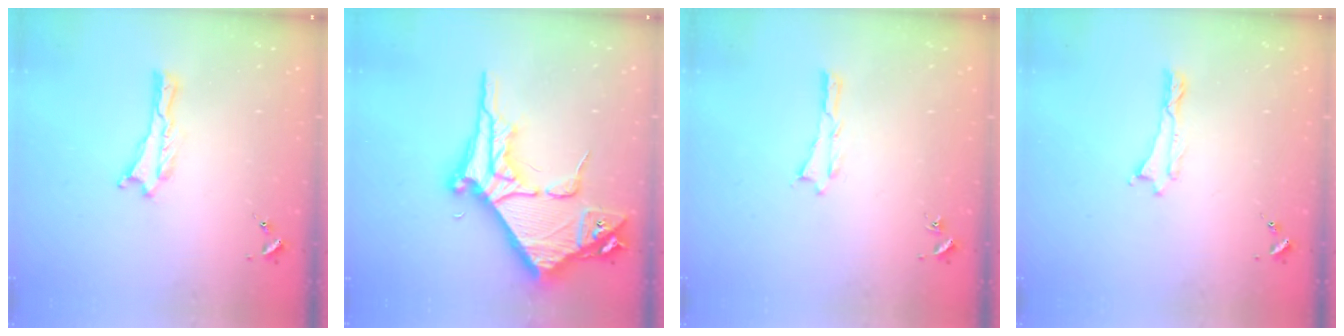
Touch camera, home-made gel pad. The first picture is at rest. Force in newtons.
{"total": 10.5, "press": 10.4, "slide": 1.2}
{"total": 0.0}
{"total": 0.0}